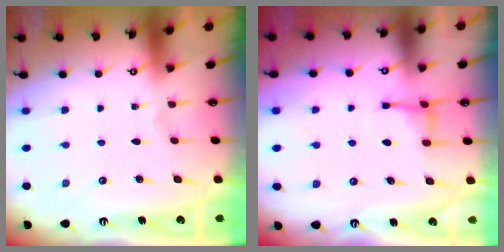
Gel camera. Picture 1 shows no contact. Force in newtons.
{"total": 5.4, "press": 5.3, "slide": 0.7}